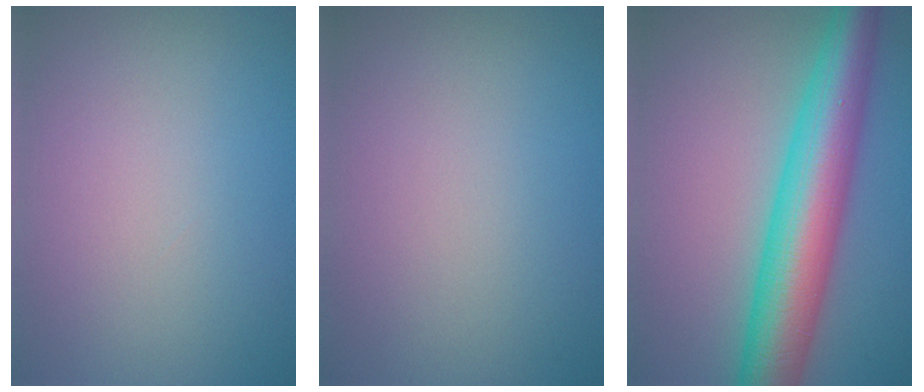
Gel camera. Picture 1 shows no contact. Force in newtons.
{"total": 0.0}
{"total": 9.6, "press": 9.6, "slide": 0.1}